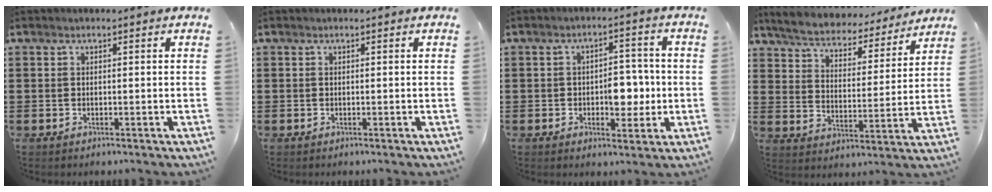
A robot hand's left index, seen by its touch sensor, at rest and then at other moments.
{"total": 0.0}
{"total": 5.9, "force": [-0.8, 3.4, 4.8], "torque": [-0.073, 0.002, -0.019]}
{"total": 5.2, "force": [5.2, 0.5, 0.8], "torque": [-0.043, -0.038, 0.085]}